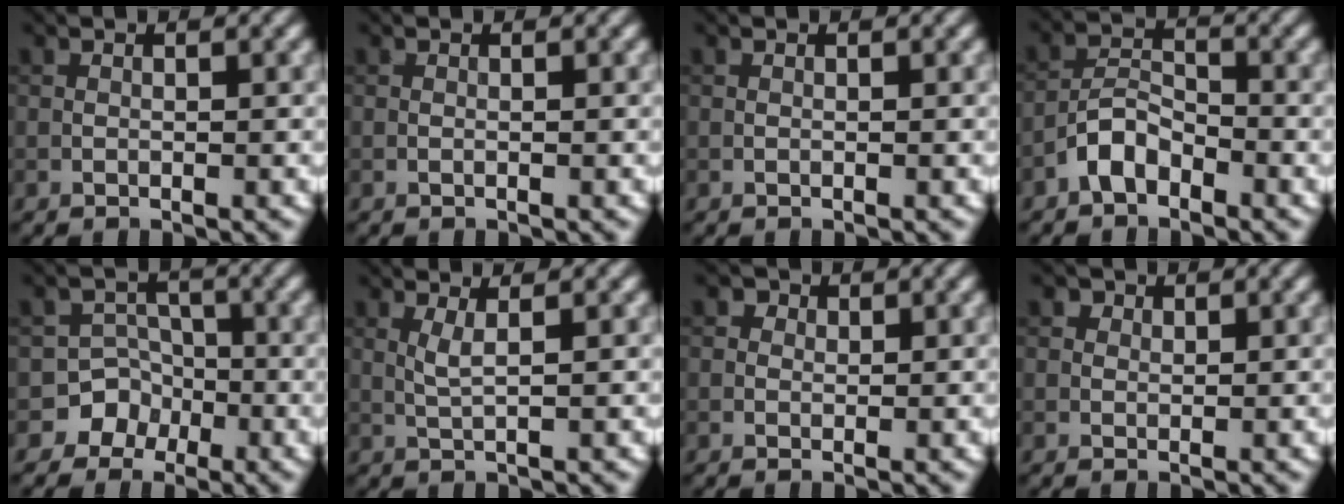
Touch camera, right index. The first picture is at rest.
{"total": 0.0}
{"total": 0.0}
{"total": 3.0, "force": [-2.1, 1.5, 1.5], "torque": [-0.027, 0.014, -0.047]}
{"total": 4.9, "force": [-2.6, 4.1, -0.1], "torque": [0.044, 0.004, -0.060]}
{"total": 1.5, "force": [0.4, 0.2, 1.4], "torque": [-0.034, 0.001, 0.009]}
{"total": 2.1, "force": [1.1, 1.6, 0.9], "torque": [-0.008, 0.007, -0.006]}
{"total": 1.8, "force": [1.0, 1.3, 0.7], "torque": [-0.009, 0.001, 0.003]}